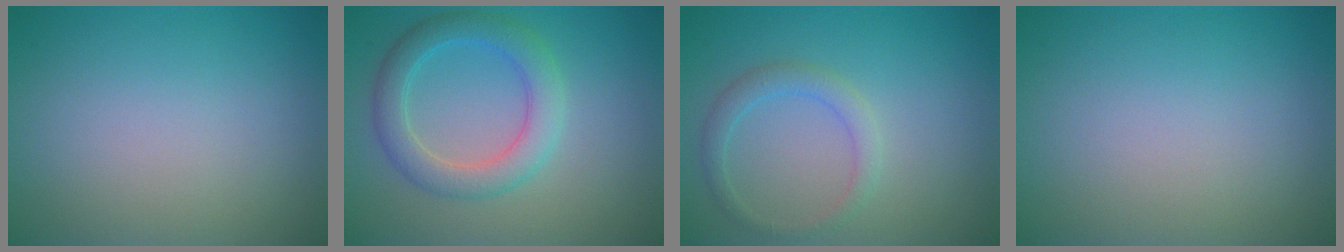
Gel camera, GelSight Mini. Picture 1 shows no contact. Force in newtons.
{"total": 4.0, "press": 4.0, "slide": 0.3}
{"total": 2.0, "press": 2.0, "slide": 0.1}
{"total": 0.0}